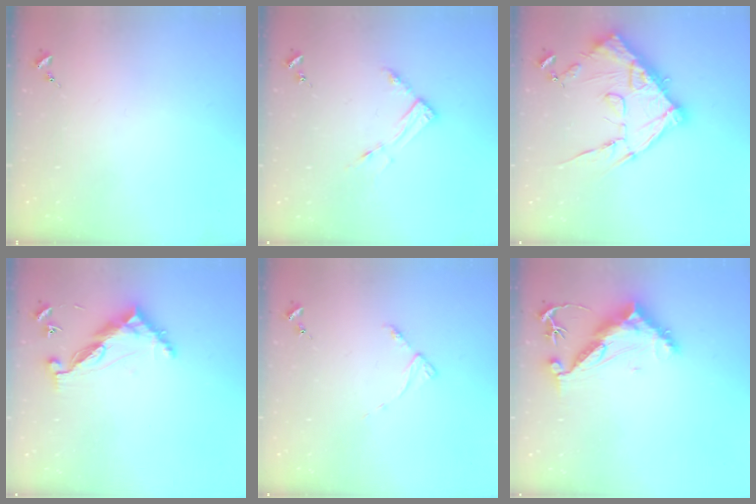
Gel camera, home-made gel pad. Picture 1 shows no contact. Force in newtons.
{"total": 7.4, "press": 7.4, "slide": 0.6}
{"total": 17.2, "press": 17.2, "slide": 1.3}
{"total": 9.0, "press": 9.0, "slide": 0.8}
{"total": 4.4, "press": 4.3, "slide": 0.7}
{"total": 11.7, "press": 11.7, "slide": 0.9}